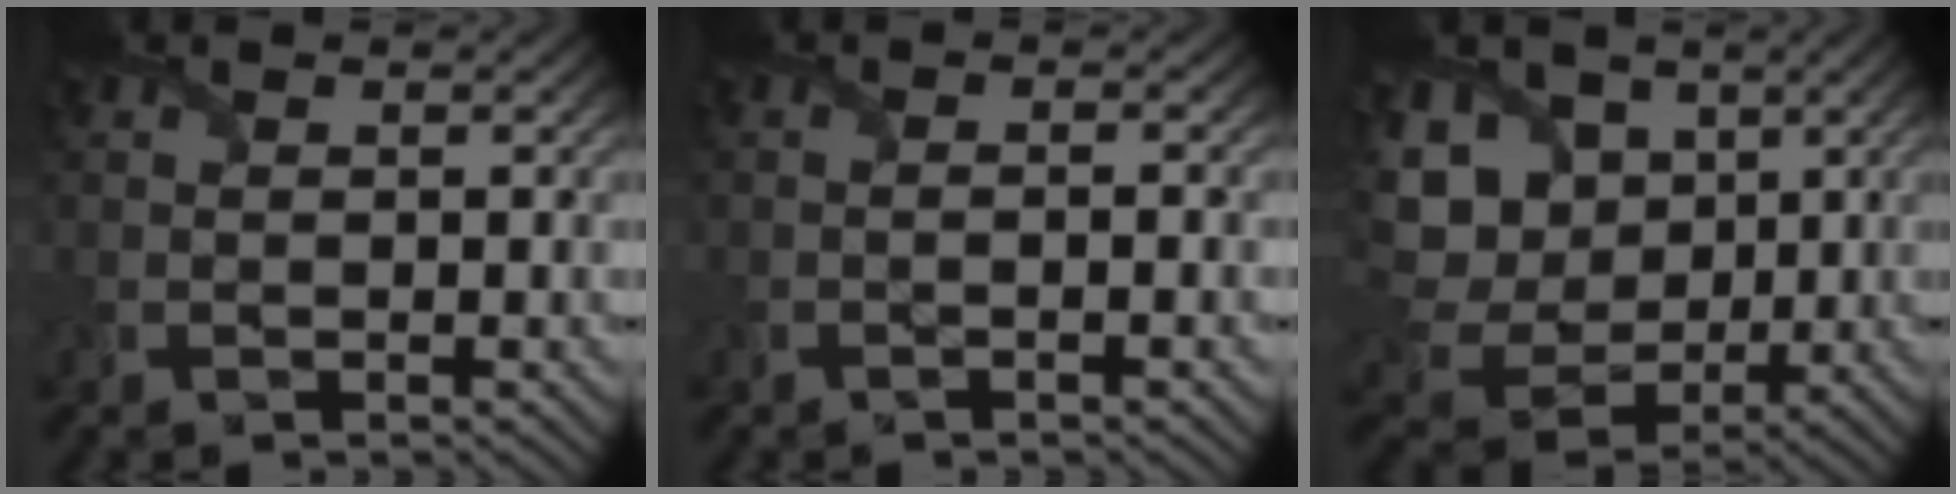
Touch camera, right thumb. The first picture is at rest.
{"total": 1.5, "force": [-0.9, -0.5, 1.0], "torque": [-0.017, 0.003, -0.018]}
{"total": 14.7, "force": [3.5, 12.1, 7.6], "torque": [-0.248, 0.018, 0.075]}